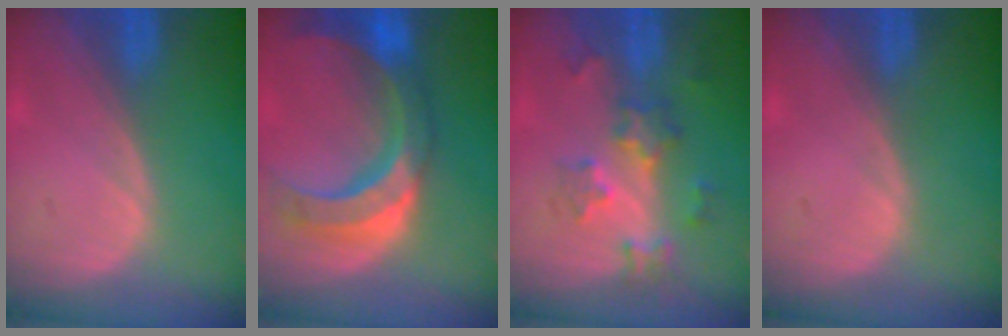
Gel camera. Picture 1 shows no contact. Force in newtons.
{"total": 11.6, "press": 9.8, "slide": 6.2}
{"total": 6.5, "press": 5.9, "slide": 2.7}
{"total": 0.0}